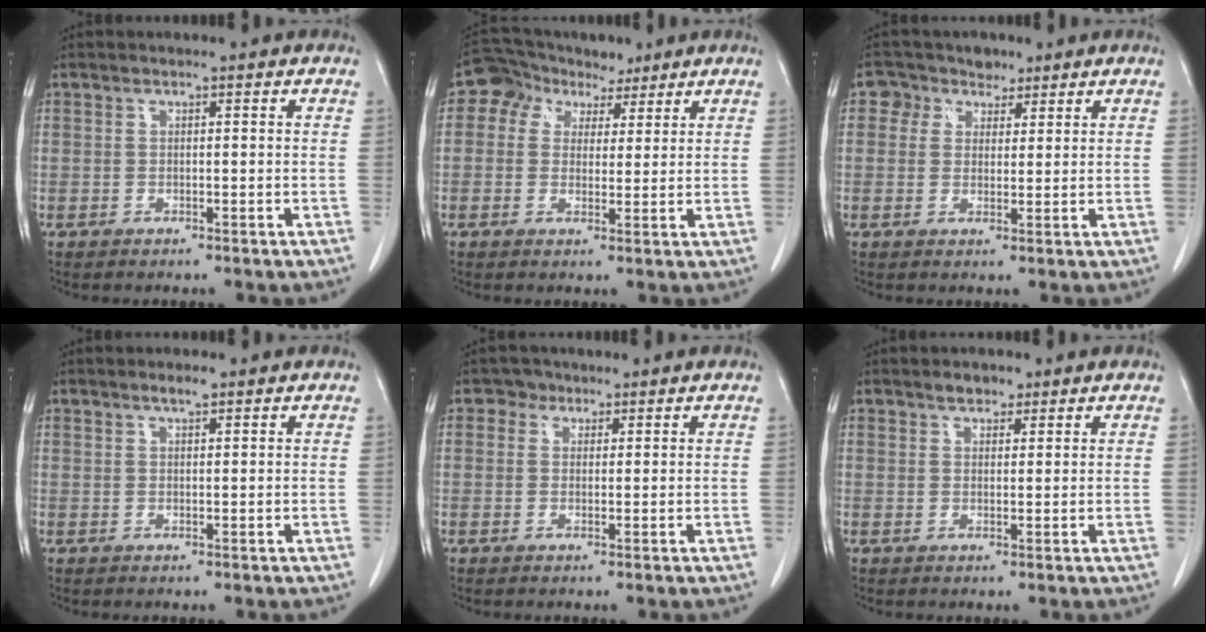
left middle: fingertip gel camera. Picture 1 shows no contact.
{"total": 6.3, "force": [3.5, 5.0, 1.8], "torque": [-0.031, 0.038, 0.061]}
{"total": 4.2, "force": [2.5, 3.4, 0.2], "torque": [-0.002, 0.018, 0.040]}
{"total": 1.6, "force": [1.1, 0.3, 1.0], "torque": [-0.023, 0.002, 0.021]}
{"total": 1.9, "force": [1.1, 1.6, 0.0], "torque": [0.003, 0.001, 0.011]}
{"total": 2.3, "force": [1.7, 1.2, 0.9], "torque": [-0.017, 0.004, 0.025]}